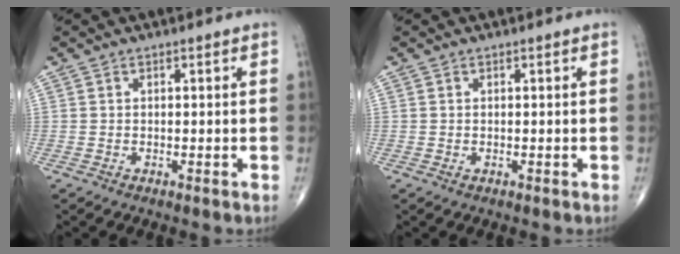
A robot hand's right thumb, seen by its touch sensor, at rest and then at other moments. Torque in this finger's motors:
{"motor_torque": [0.04, 0.32, 0.03, 0.35, 0.03]}